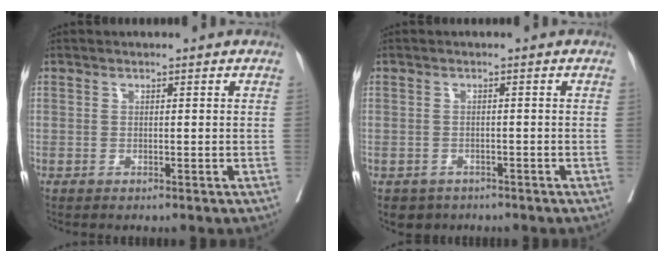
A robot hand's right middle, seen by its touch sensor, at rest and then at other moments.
{"total": 4.2, "force": [-3.0, 2.8, 0.7], "torque": [-0.011, 0.002, -0.045]}